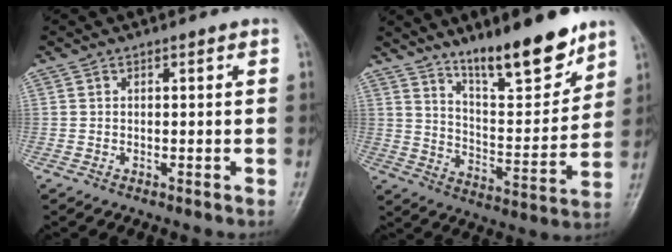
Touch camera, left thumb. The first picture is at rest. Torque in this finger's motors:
{"motor_torque": [0.74, 0.39, 1.05, -1.73, 0.11]}